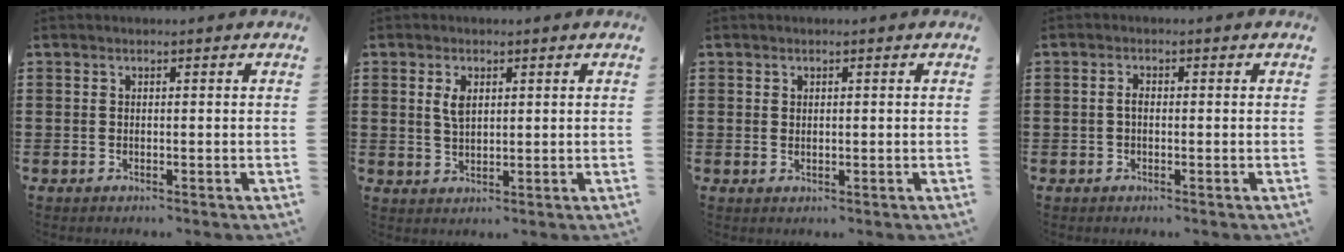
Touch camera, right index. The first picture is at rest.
{"total": 2.8, "force": [1.2, 1.4, 2.1], "torque": [-0.047, 0.006, 0.021]}
{"total": 0.7, "force": [0.4, 0.5, 0.2], "torque": [-0.007, 0.004, 0.008]}
{"total": 1.2, "force": [-0.1, 0.6, 1.0], "torque": [-0.019, 0.001, -0.002]}